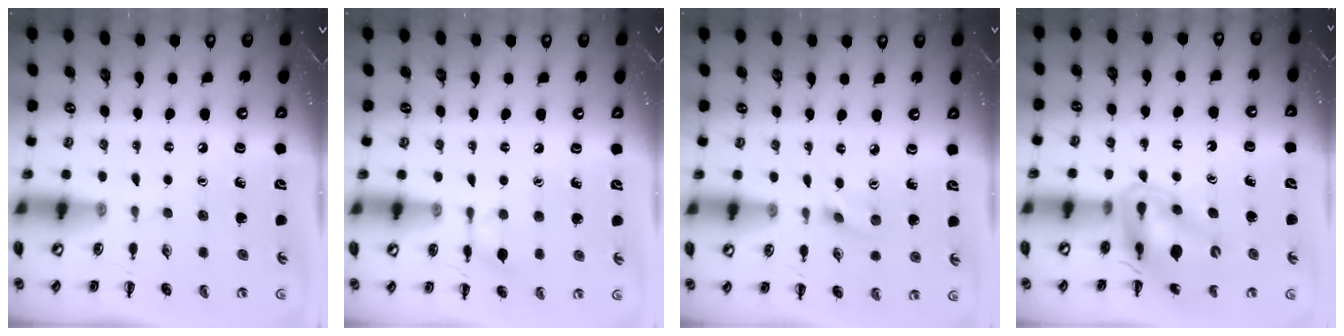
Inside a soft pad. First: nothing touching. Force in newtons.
{"total": 6.5, "press": 6.1, "slide": 2.2}
{"total": 2.3, "press": 2.1, "slide": 0.8}
{"total": 13.8, "press": 13.3, "slide": 3.7}